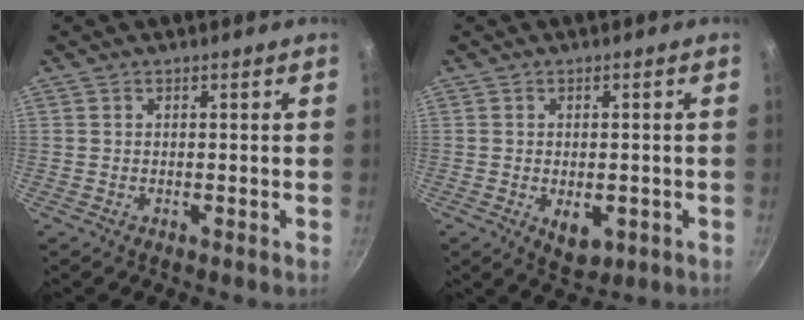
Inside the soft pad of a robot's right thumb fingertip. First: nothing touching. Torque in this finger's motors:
{"motor_torque": [-0.16, 0.34, -0.06, 0.10, 0.12]}